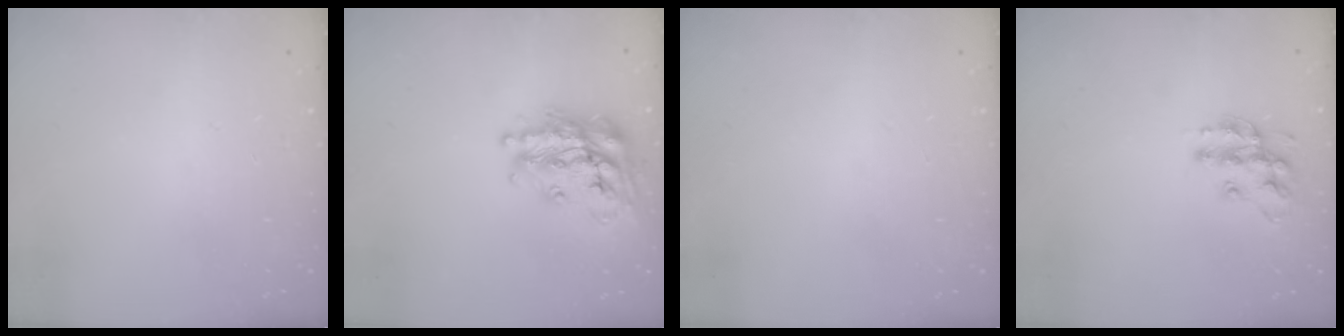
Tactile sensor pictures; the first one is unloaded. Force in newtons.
{"total": 20.7, "press": 20.6, "slide": 1.6}
{"total": 0.0}
{"total": 12.6, "press": 12.5, "slide": 0.9}